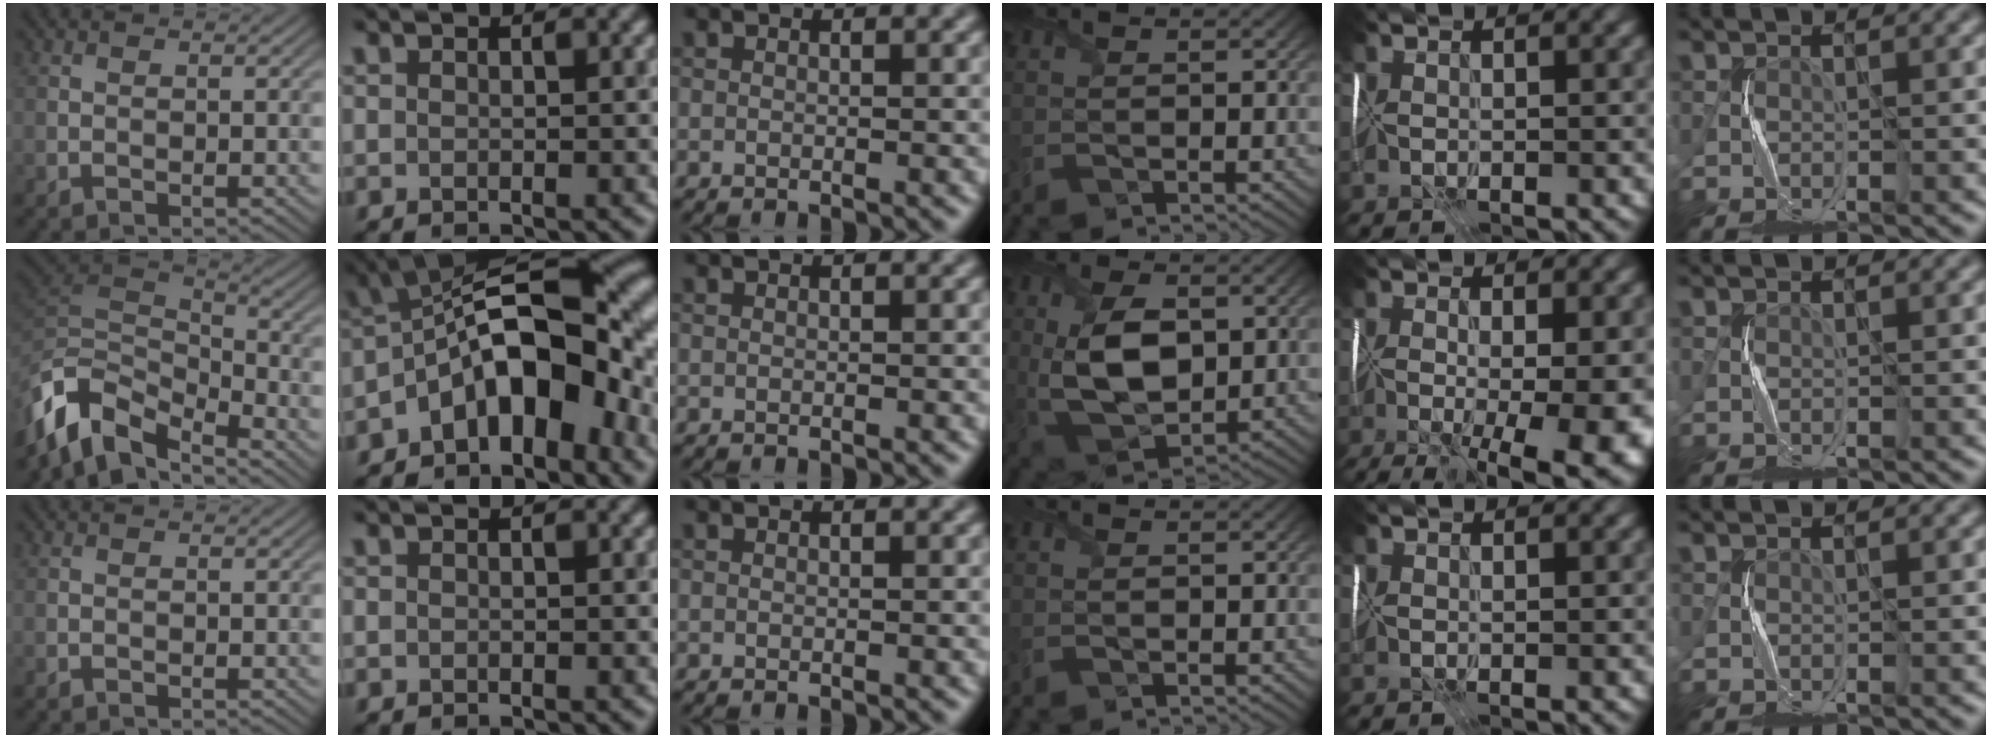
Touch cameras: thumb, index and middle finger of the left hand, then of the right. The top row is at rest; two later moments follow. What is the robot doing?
{"motion": "fold", "object": "tissue"}